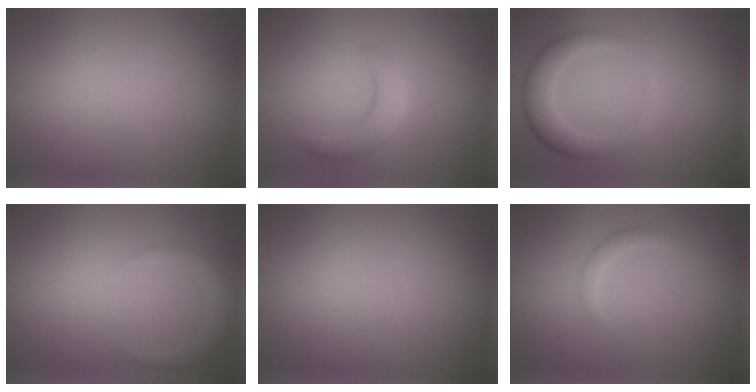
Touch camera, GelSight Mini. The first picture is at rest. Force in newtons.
{"total": 2.9, "press": 2.9, "slide": 0.2}
{"total": 3.9, "press": 3.9, "slide": 0.2}
{"total": 2.3, "press": 2.3, "slide": 0.2}
{"total": 0.0}
{"total": 1.4, "press": 1.4, "slide": 0.1}